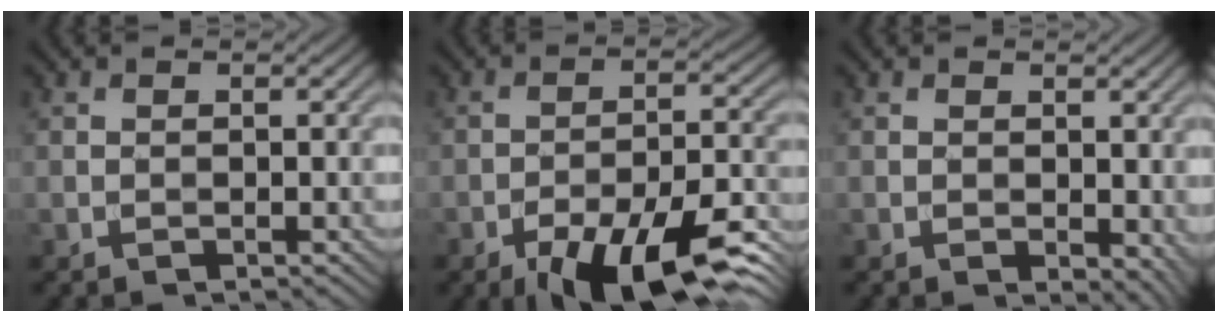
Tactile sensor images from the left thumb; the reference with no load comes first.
{"total": 12.7, "force": [-7.9, 4.1, 9.1], "torque": [-0.148, -0.002, -0.131]}
{"total": 3.2, "force": [0.0, 1.9, 2.5], "torque": [-0.029, -0.009, 0.003]}